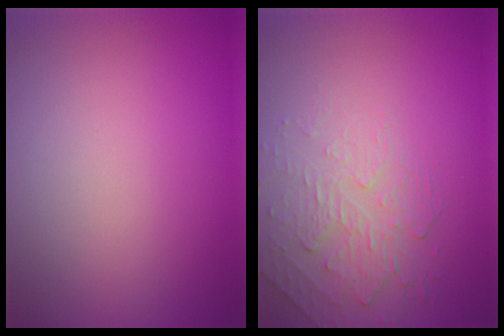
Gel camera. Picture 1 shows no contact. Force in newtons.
{"total": 2.2, "press": 1.4, "slide": 1.7}